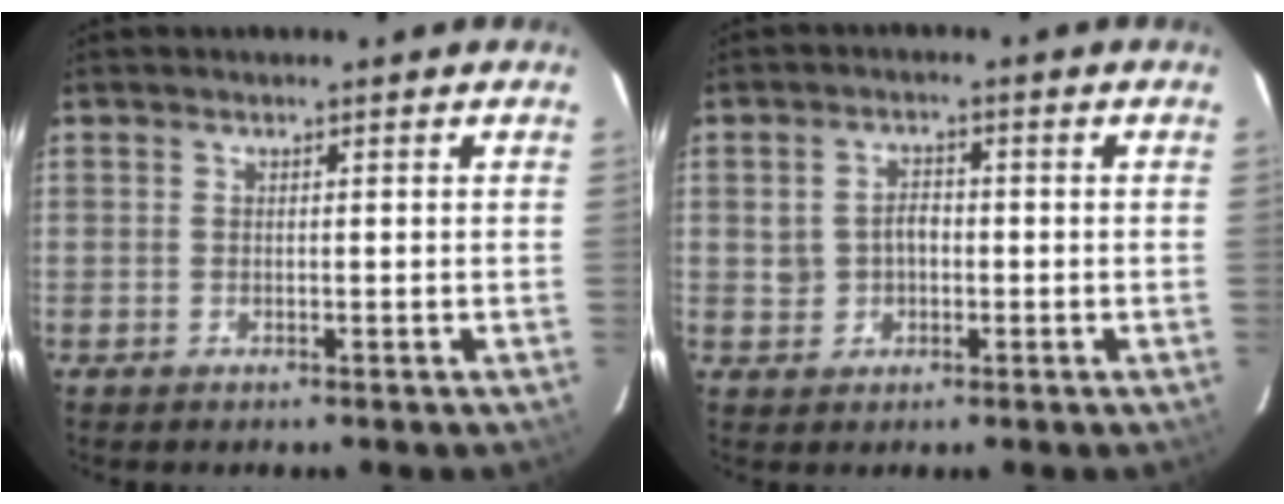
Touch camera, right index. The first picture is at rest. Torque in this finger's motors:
{"motor_torque": [0.03, 0.00, 0.06, 0.03]}